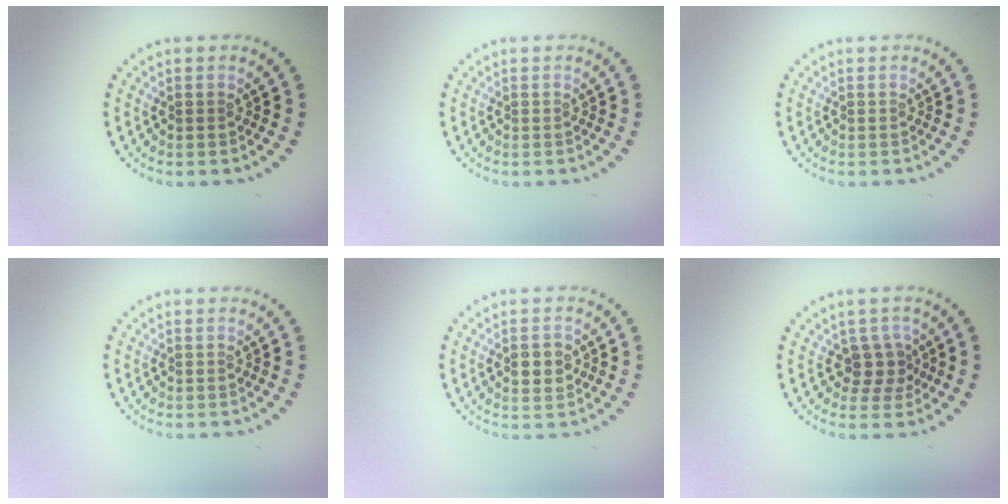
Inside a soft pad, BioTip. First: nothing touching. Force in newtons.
{"total": 0.0}
{"total": 0.0}
{"total": 0.0}
{"total": 2.4, "press": 2.4, "slide": 0.1}
{"total": 2.6, "press": 2.0, "slide": 1.6}